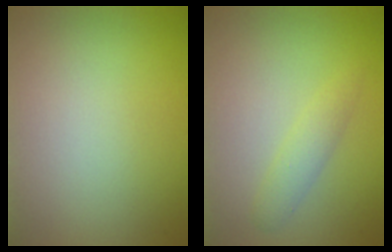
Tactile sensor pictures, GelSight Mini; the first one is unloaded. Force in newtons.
{"total": 1.6, "press": 1.6, "slide": 0.1}